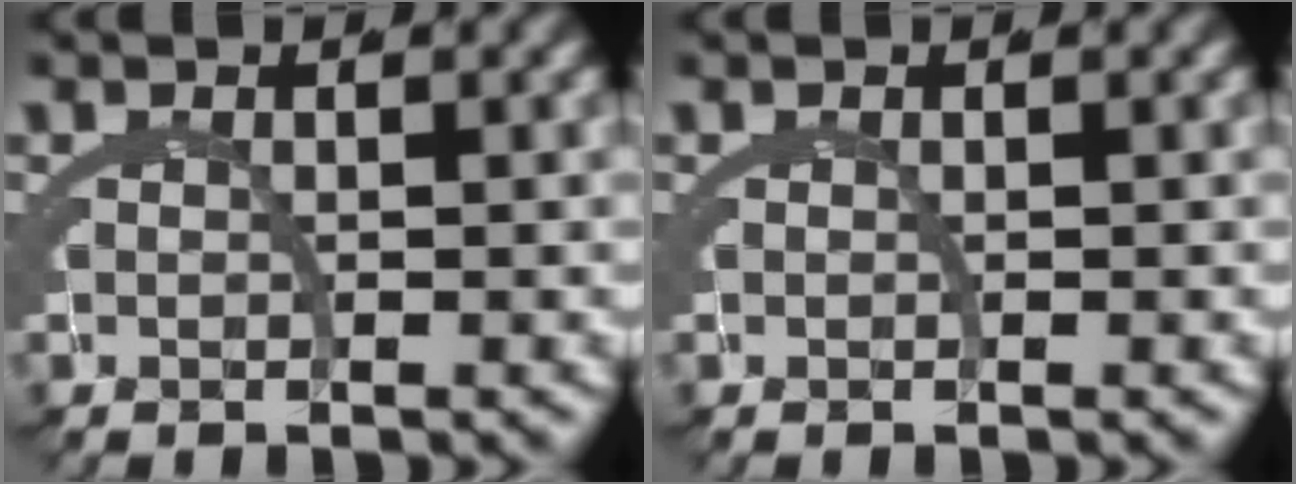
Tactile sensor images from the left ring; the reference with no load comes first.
{"total": 0.0}